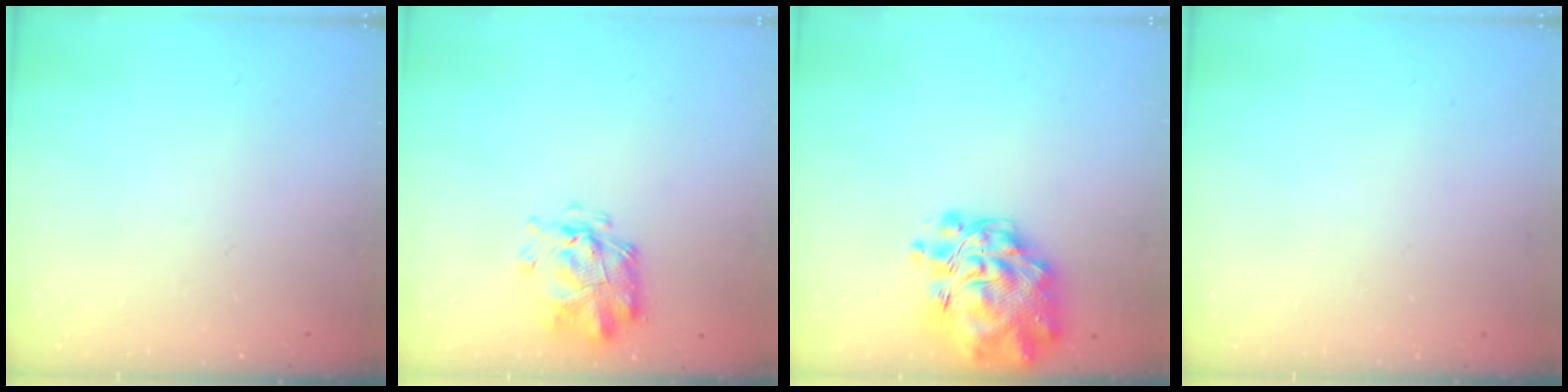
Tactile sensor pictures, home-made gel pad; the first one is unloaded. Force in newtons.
{"total": 3.0, "press": 2.8, "slide": 1.0}
{"total": 15.0, "press": 14.1, "slide": 5.1}
{"total": 0.0}